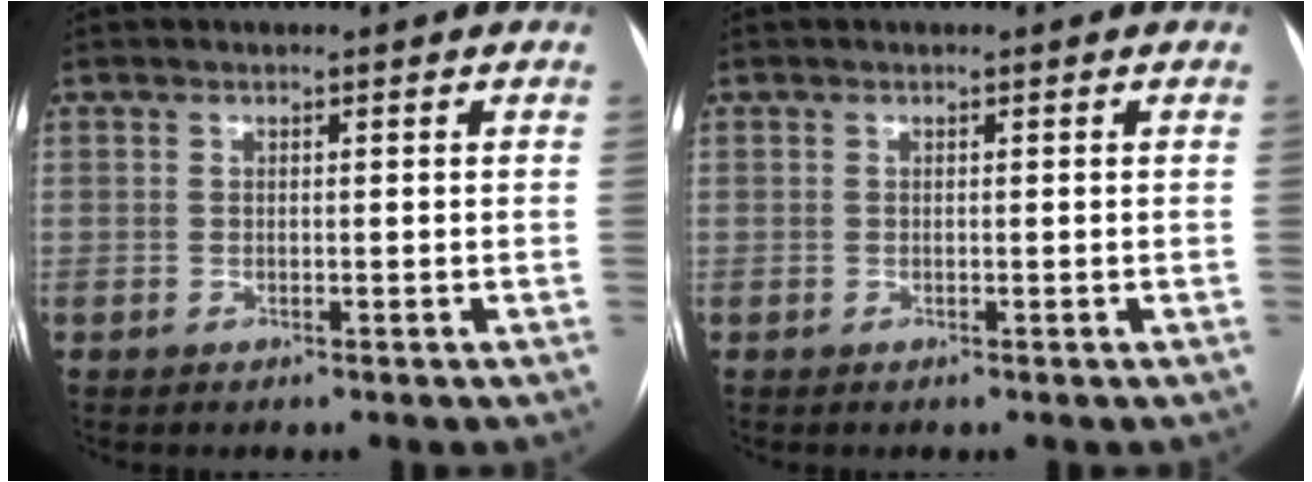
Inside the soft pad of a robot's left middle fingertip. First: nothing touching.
{"total": 0.0}